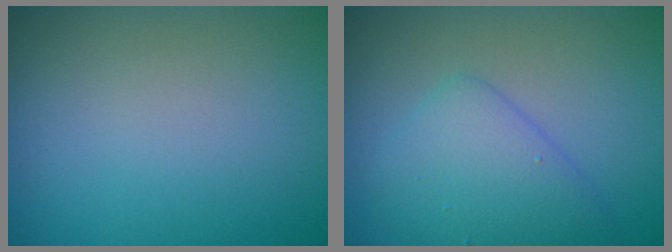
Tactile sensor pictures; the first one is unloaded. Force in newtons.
{"total": 3.8, "press": 3.8, "slide": 0.2}